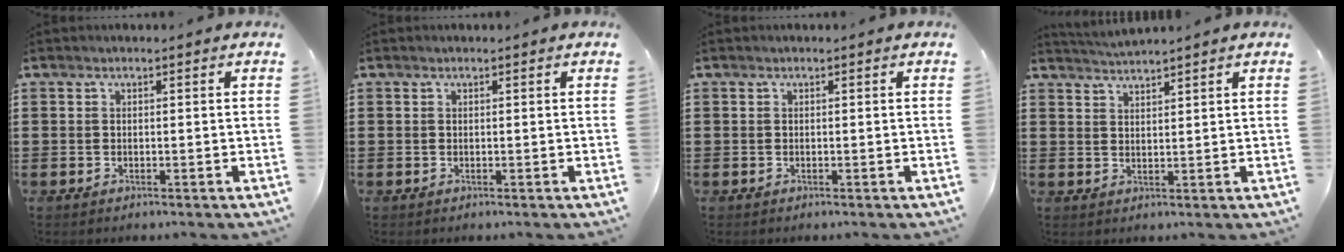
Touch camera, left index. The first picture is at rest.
{"total": 0.0}
{"total": 0.0}
{"total": 2.2, "force": [2.1, -0.4, -0.1], "torque": [-0.004, -0.006, 0.041]}